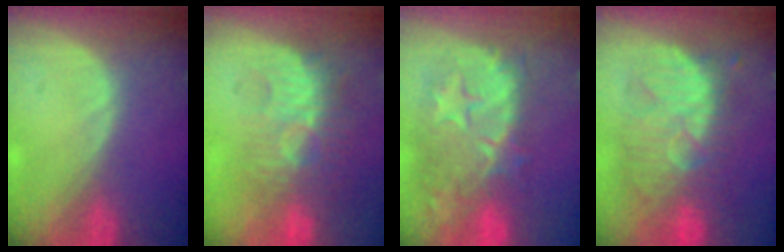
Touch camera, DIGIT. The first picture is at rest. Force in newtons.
{"total": 8.8, "press": 8.4, "slide": 2.7}
{"total": 11.7, "press": 10.7, "slide": 4.8}
{"total": 9.9, "press": 9.7, "slide": 2.0}